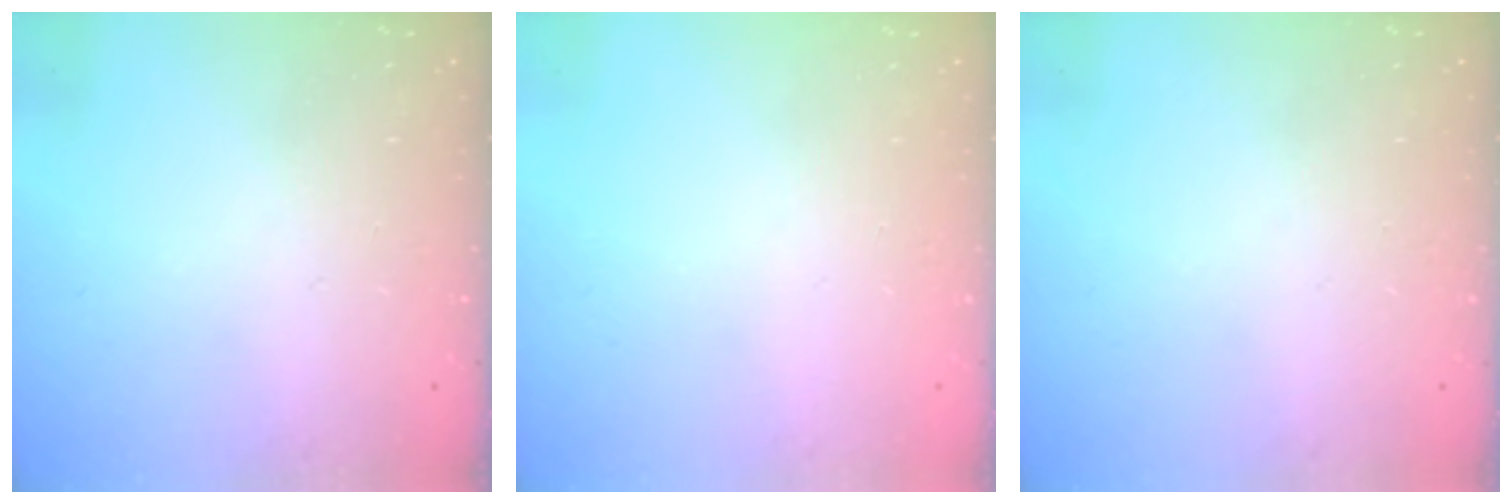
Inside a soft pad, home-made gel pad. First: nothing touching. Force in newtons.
{"total": 0.0}
{"total": 0.0}